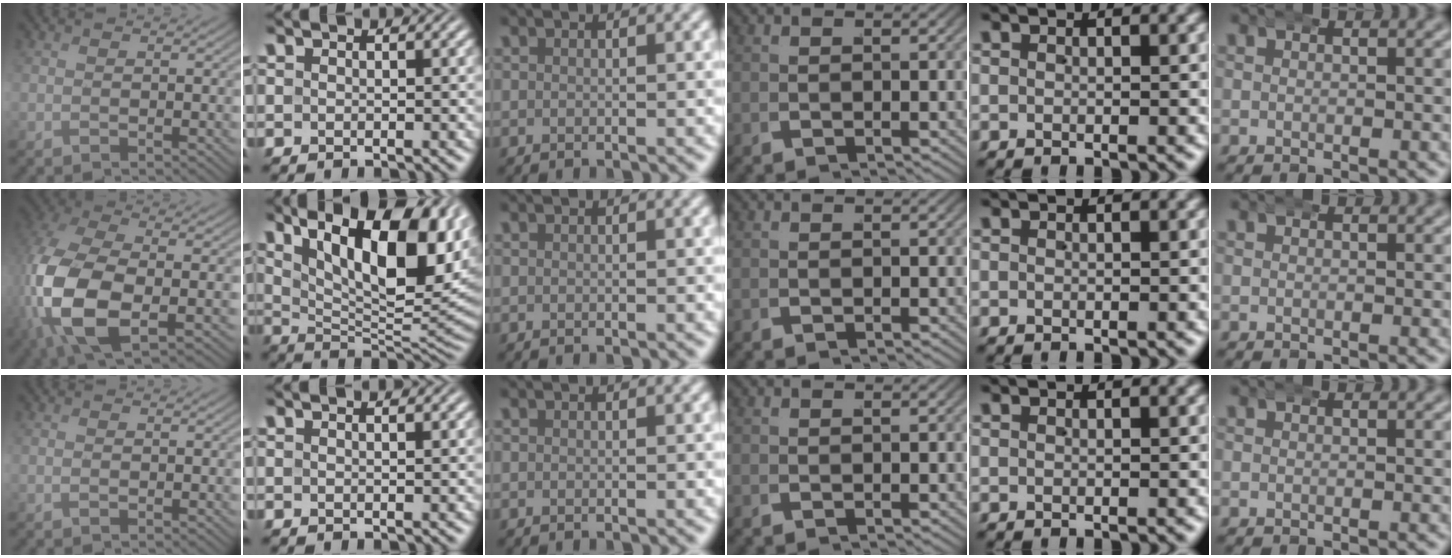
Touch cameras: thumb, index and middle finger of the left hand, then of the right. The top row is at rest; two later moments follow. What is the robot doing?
{"motion": "wrap", "object": "aluminum foil"}